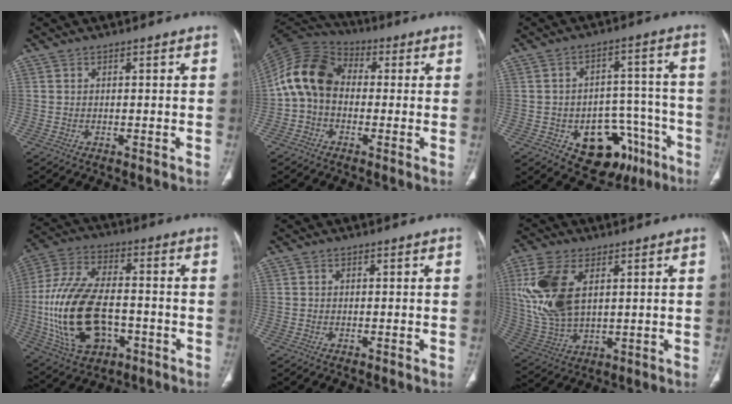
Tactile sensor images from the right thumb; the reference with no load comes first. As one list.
[{"total": 12.2, "force": [-0.3, 9.1, 8.1], "torque": [-0.150, 0.032, -0.022]}, {"total": 15.8, "force": [-7.7, 10.3, 9.1], "torque": [-0.075, 0.063, -0.096]}, {"total": 21.5, "force": [-4.1, 12.5, 17.0], "torque": [-0.342, 0.016, -0.062]}, {"total": 0.0}, {"total": 14.9, "force": [4.1, 8.3, 11.6], "torque": [-0.256, -0.008, 0.092]}]